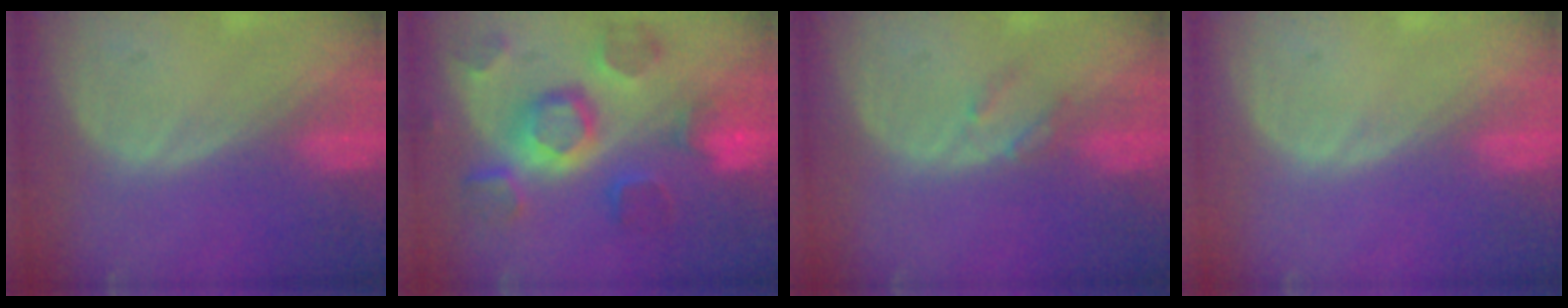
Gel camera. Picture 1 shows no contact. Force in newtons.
{"total": 11.3, "press": 10.0, "slide": 5.4}
{"total": 1.9, "press": 1.9, "slide": 0.1}
{"total": 0.5, "press": 0.1, "slide": 0.5}